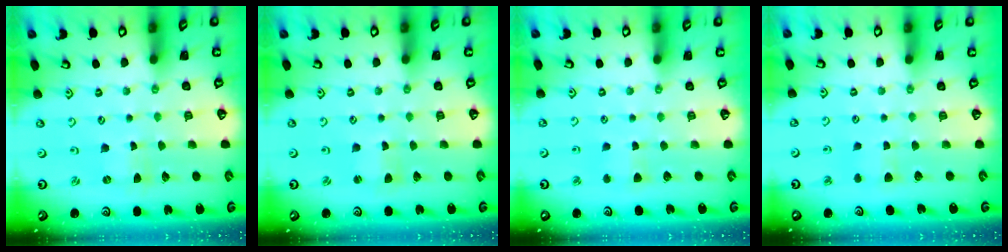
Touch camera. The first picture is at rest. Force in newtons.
{"total": 1.2, "press": 1.1, "slide": 0.2}
{"total": 2.7, "press": 2.6, "slide": 0.8}
{"total": 3.8, "press": 3.8, "slide": 0.5}